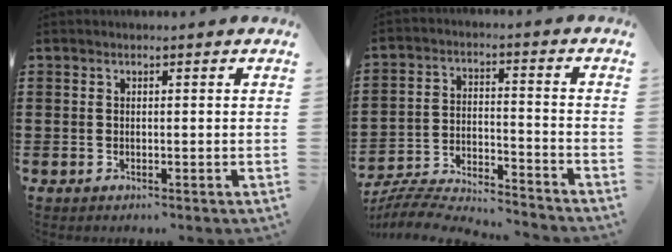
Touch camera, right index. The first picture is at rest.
{"total": 6.6, "force": [-6.5, 0.3, 1.0], "torque": [-0.033, -0.002, -0.134]}